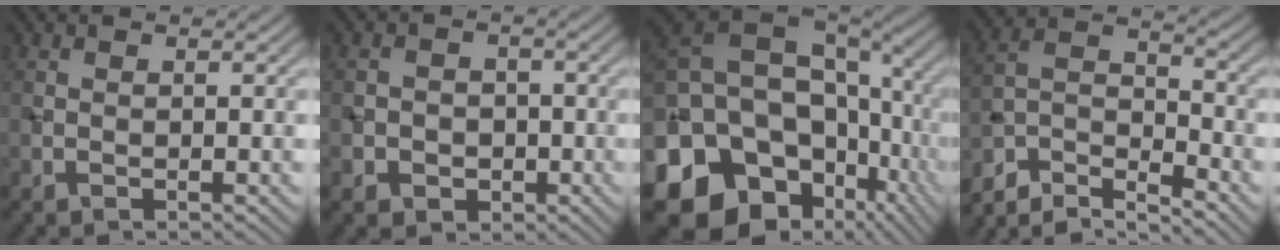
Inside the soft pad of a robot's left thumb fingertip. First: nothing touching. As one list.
[{"total": 4.0, "force": [-1.4, 3.5, 1.2], "torque": [-0.009, 0.002, -0.037]}, {"total": 21.2, "force": [-3.3, 17.0, 12.3], "torque": [-0.287, -0.032, -0.028]}, {"total": 9.0, "force": [-7.1, 2.7, 4.7], "torque": [-0.095, -0.004, -0.148]}]